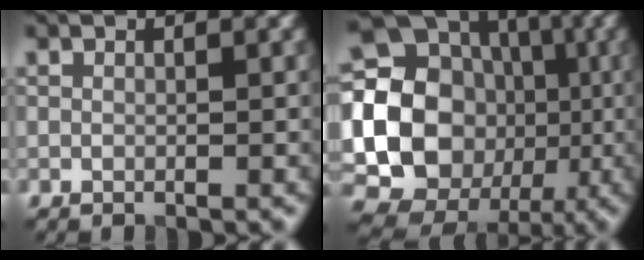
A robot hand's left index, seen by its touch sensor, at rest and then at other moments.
{"total": 22.7, "force": [-1.8, 20.8, 9.0], "torque": [-0.199, 0.014, -0.074]}